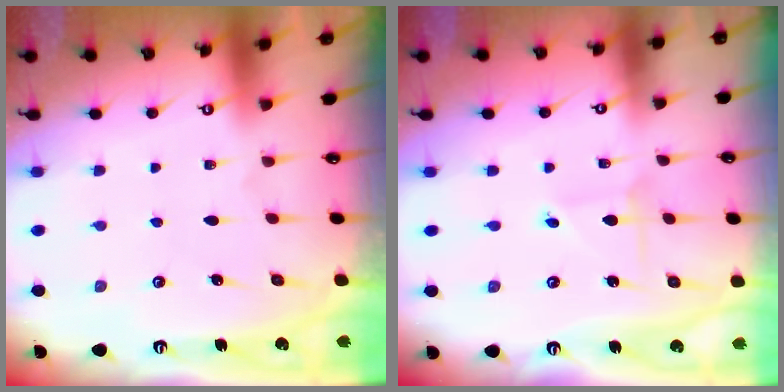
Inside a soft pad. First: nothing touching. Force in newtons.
{"total": 2.3, "press": 2.3, "slide": 0.2}